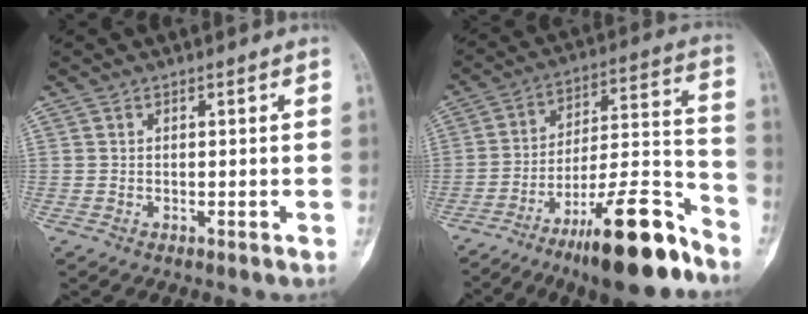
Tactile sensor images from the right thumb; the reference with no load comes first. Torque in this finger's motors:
{"motor_torque": [2.88, 1.20, 1.30, -1.47, 0.57]}